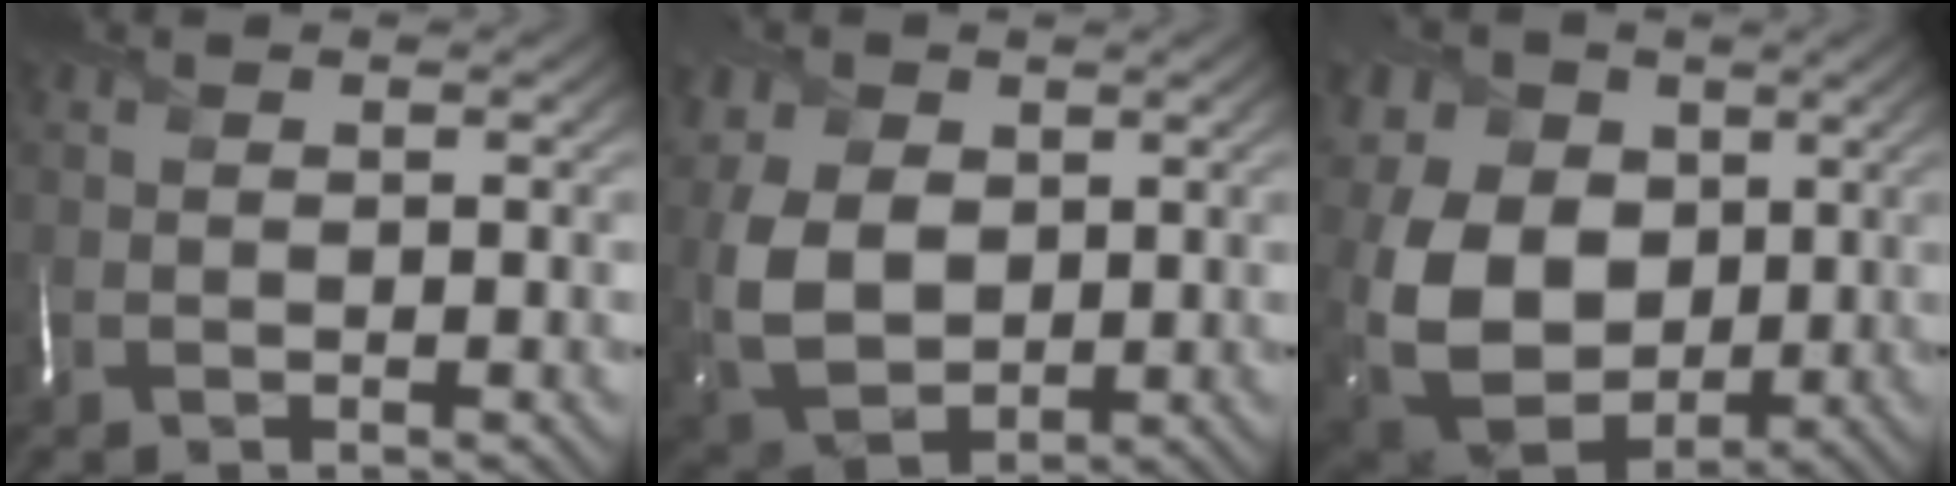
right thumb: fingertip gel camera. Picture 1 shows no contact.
{"total": 8.7, "force": [2.5, 6.3, 5.6], "torque": [-0.156, 0.000, 0.047]}
{"total": 13.2, "force": [2.5, 10.0, 8.3], "torque": [-0.216, -0.003, 0.054]}